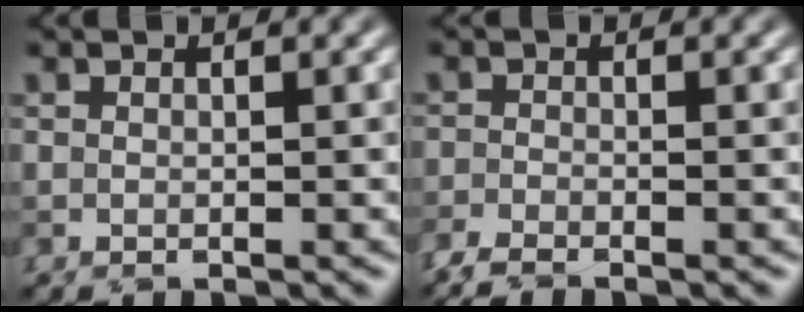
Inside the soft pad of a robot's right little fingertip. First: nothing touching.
{"total": 2.7, "force": [-2.3, 0.4, 1.3], "torque": [-0.033, -0.009, -0.053]}